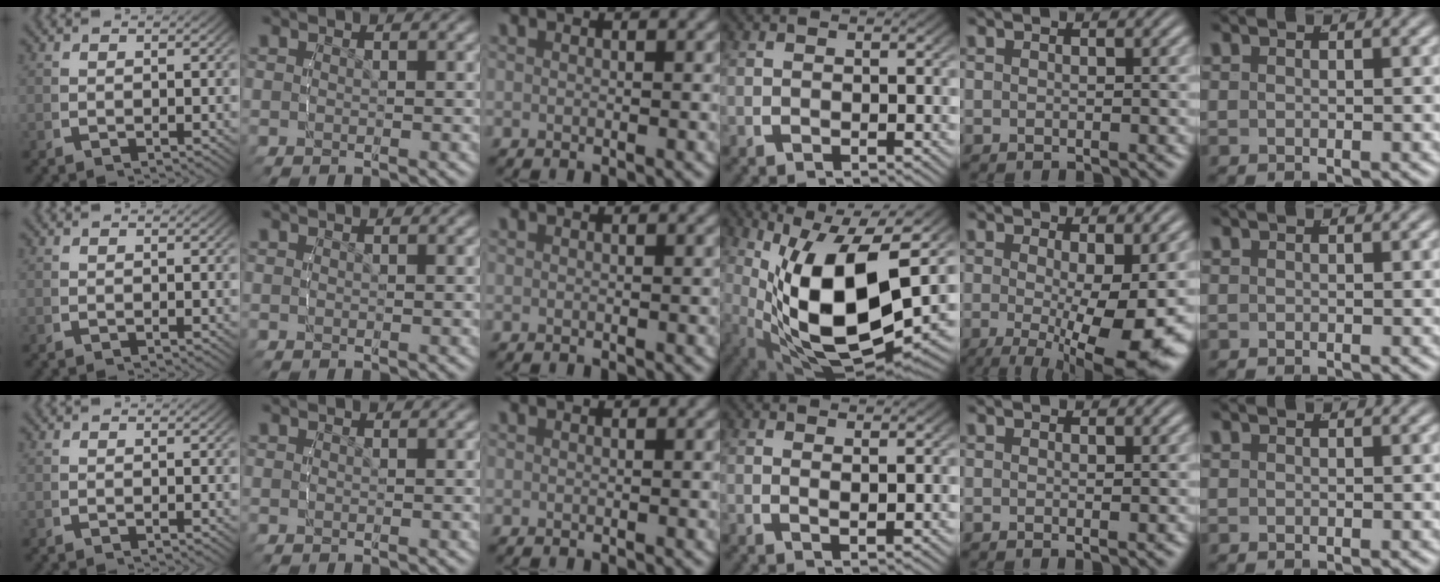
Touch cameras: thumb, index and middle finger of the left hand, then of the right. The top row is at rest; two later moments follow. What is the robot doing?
{"motion": "lift_and_place", "object": "glue stick"}